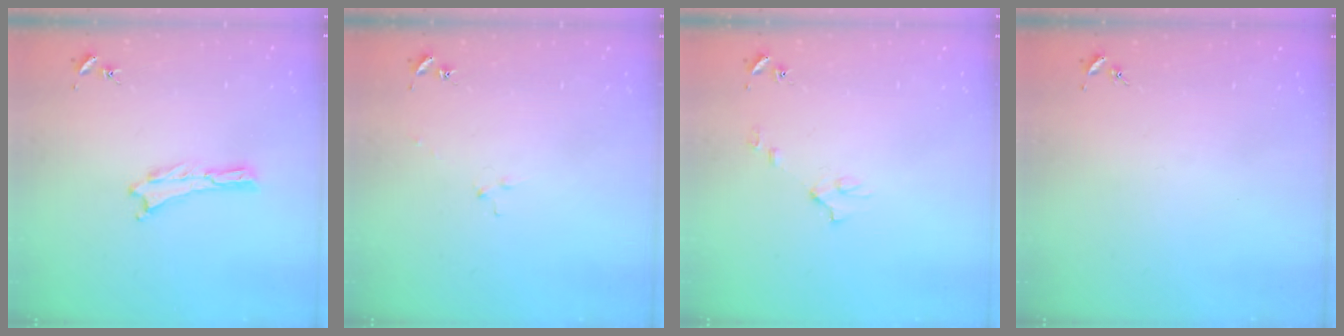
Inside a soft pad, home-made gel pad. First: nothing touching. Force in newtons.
{"total": 2.5, "press": 2.5, "slide": 0.3}
{"total": 3.1, "press": 3.1, "slide": 0.3}
{"total": 0.0}